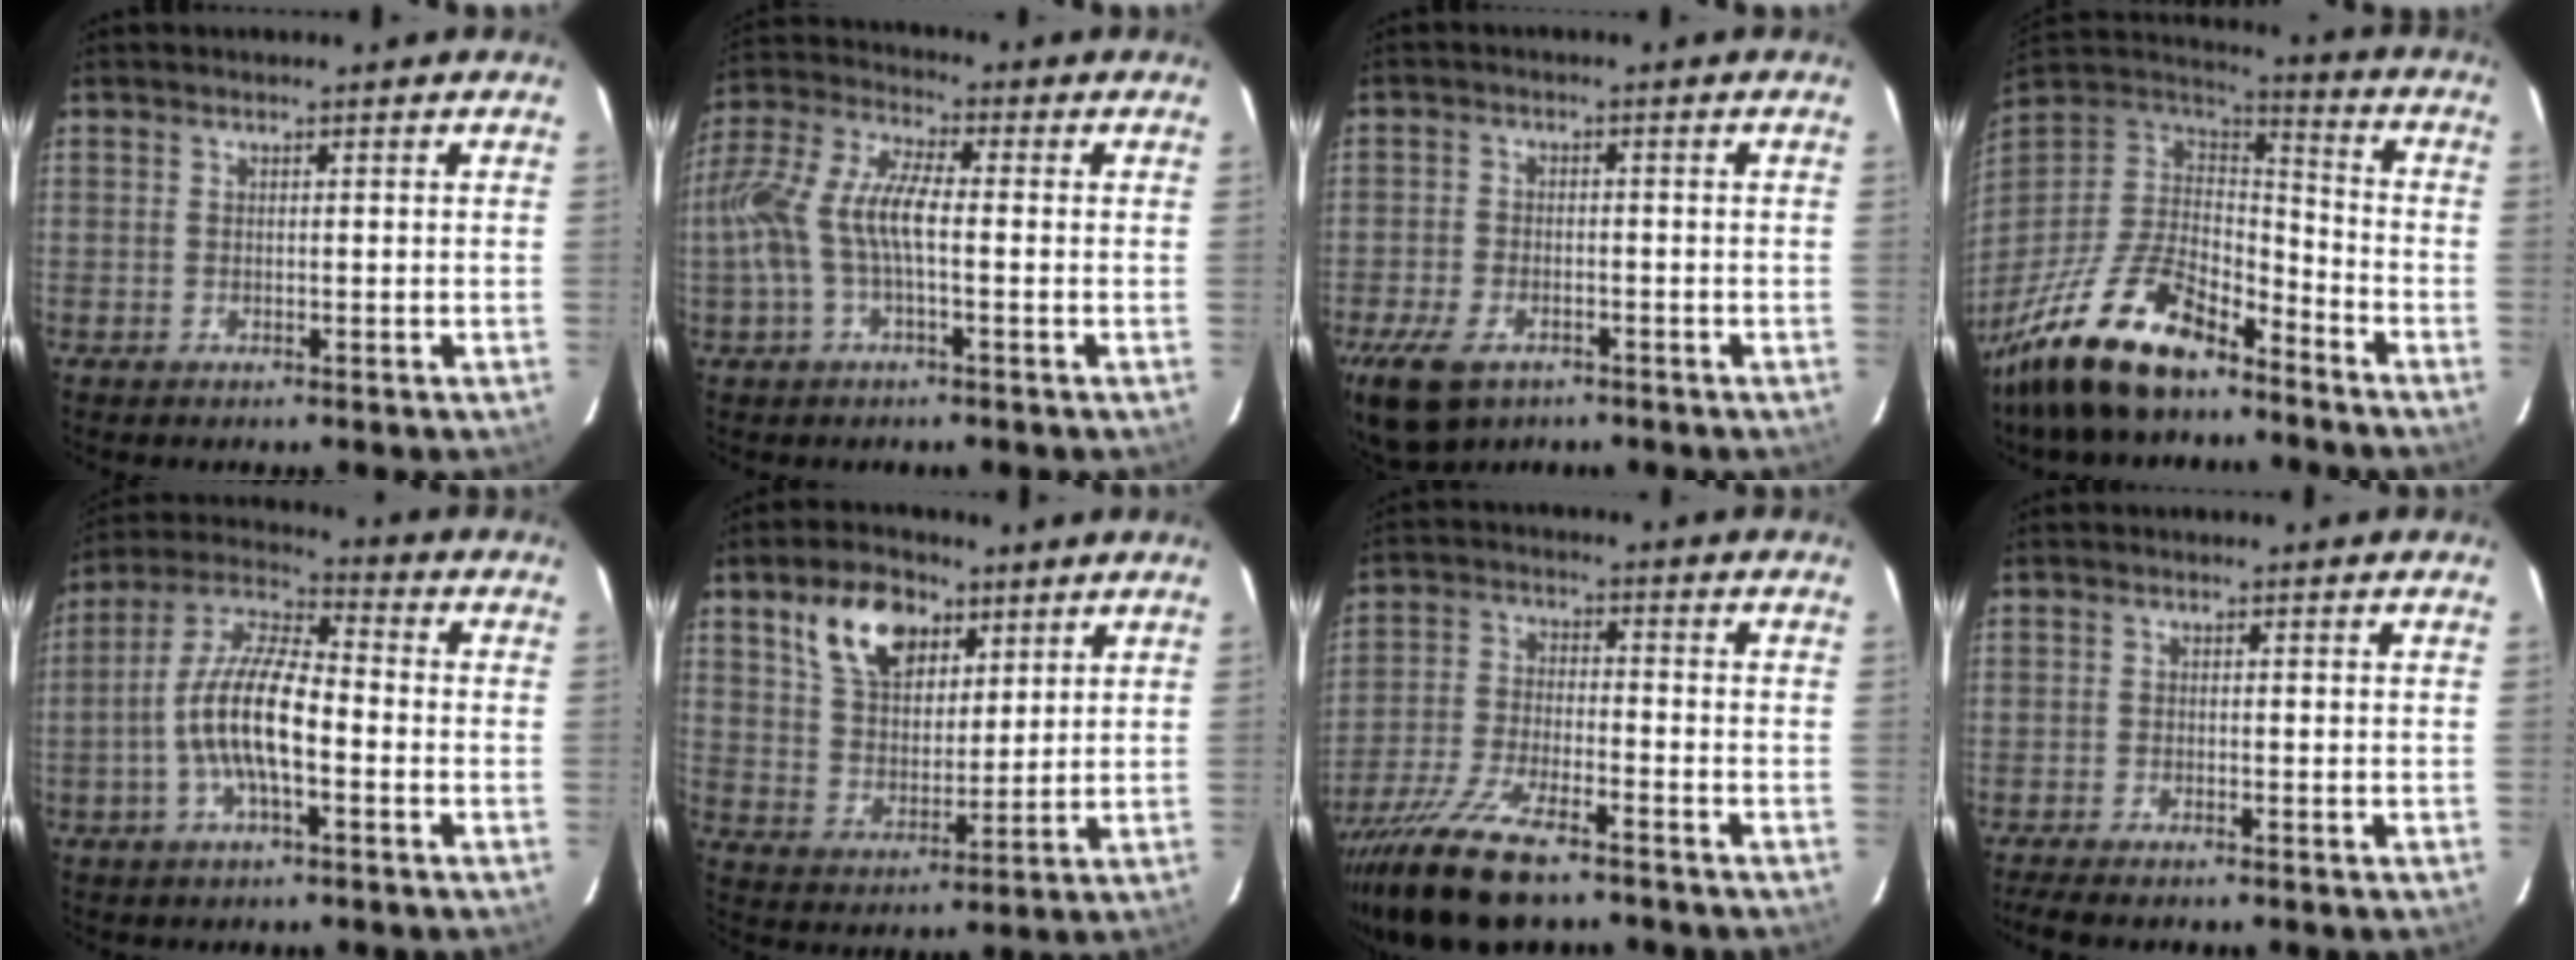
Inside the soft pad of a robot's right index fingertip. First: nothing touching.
{"total": 12.1, "force": [-1.5, 4.1, 11.3], "torque": [-0.240, 0.010, -0.033]}
{"total": 10.7, "force": [-6.5, 6.1, 5.9], "torque": [-0.154, -0.022, -0.113]}
{"total": 23.0, "force": [-16.2, 9.2, 13.5], "torque": [-0.287, -0.021, -0.287]}
{"total": 12.3, "force": [-3.3, 3.8, 11.2], "torque": [-0.227, 0.005, -0.065]}
{"total": 12.2, "force": [6.6, 7.3, 7.2], "torque": [-0.134, 0.024, 0.124]}
{"total": 15.1, "force": [-11.6, 4.2, 8.7], "torque": [-0.191, -0.036, -0.214]}
{"total": 4.4, "force": [-3.7, 0.9, 2.1], "torque": [-0.054, -0.017, -0.066]}